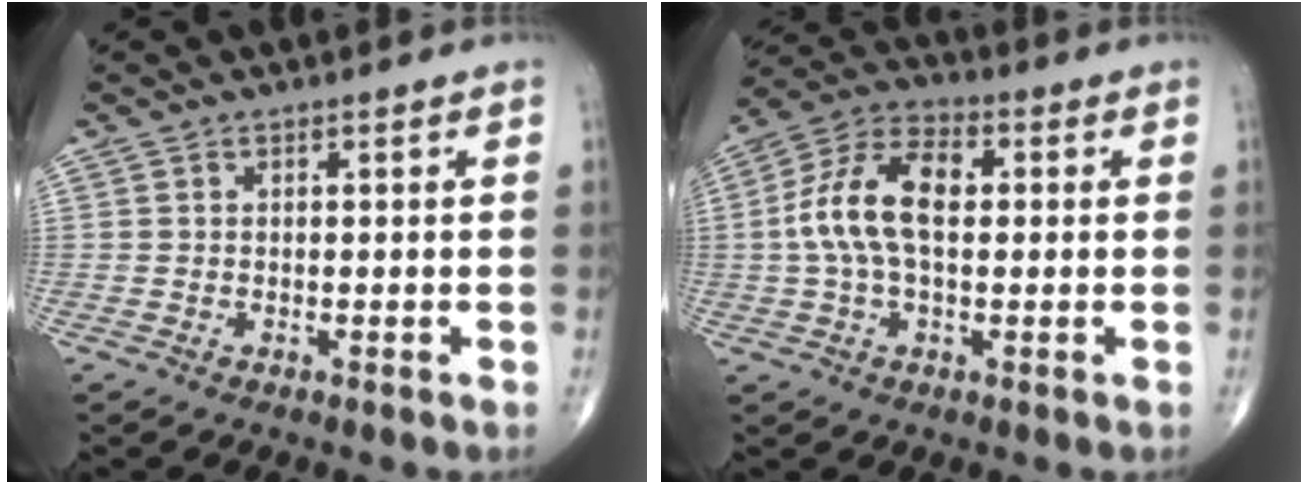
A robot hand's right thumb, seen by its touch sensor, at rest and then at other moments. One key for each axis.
{"total": 13.1, "fx": 1.1, "fy": 7.1, "fz": 10.9, "tx": -0.215, "ty": 0.031, "tz": 0.012}